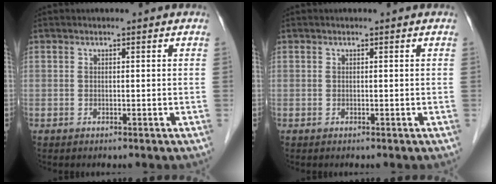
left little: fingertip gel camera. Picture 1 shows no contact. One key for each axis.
{"total": 0.0}